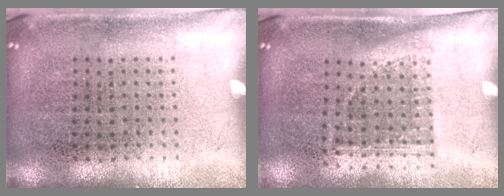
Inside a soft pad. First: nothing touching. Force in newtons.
{"total": 1.1, "press": 0.9, "slide": 0.7}